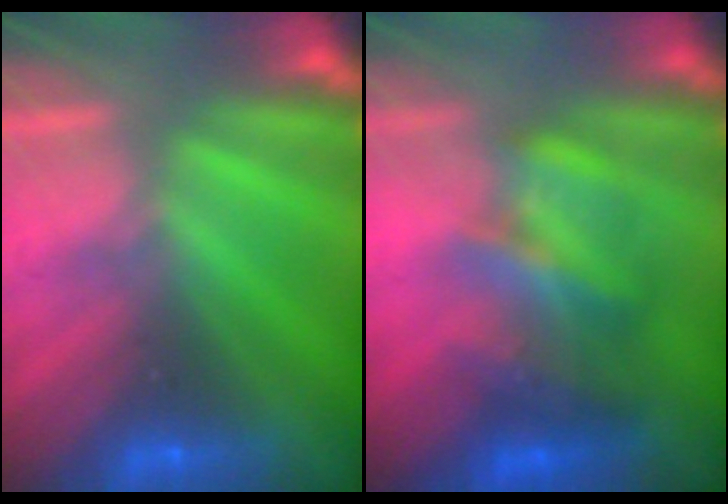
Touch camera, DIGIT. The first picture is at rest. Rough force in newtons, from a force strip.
{"total": 4.6}